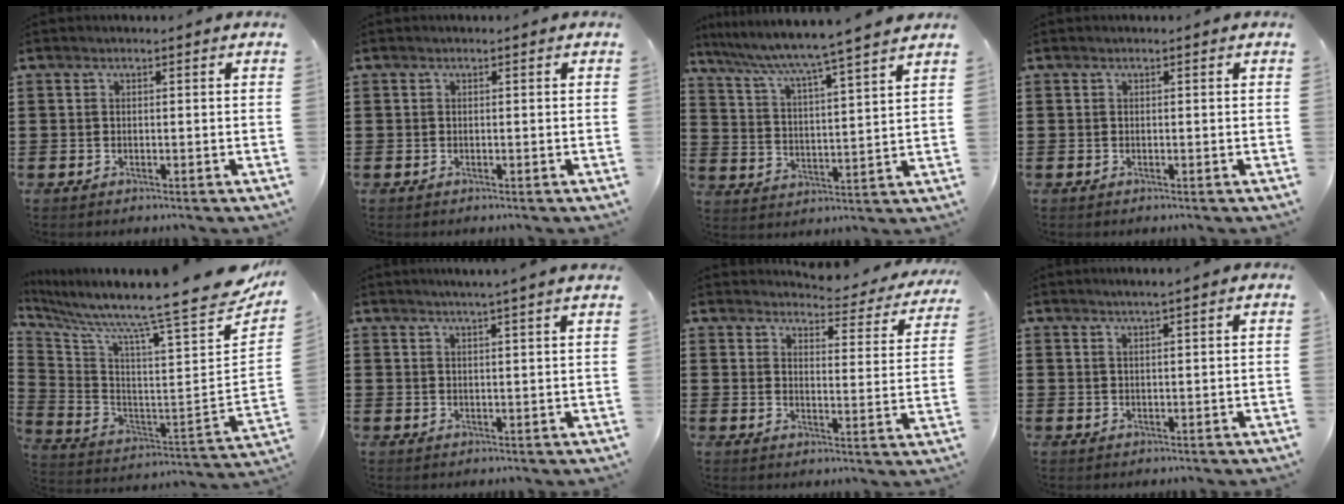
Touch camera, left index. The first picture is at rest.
{"total": 0.0}
{"total": 5.4, "force": [4.7, -1.1, 2.3], "torque": [-0.068, -0.043, 0.070]}
{"total": 0.0}
{"total": 9.9, "force": [8.5, -0.8, 5.1], "torque": [-0.099, -0.101, 0.123]}
{"total": 2.4, "force": [2.1, -0.8, 0.8], "torque": [-0.017, -0.005, 0.039]}
{"total": 4.1, "force": [3.9, 0.4, 1.0], "torque": [-0.024, -0.034, 0.061]}
{"total": 1.5, "force": [1.2, -0.2, 0.9], "torque": [-0.017, 0.000, 0.021]}